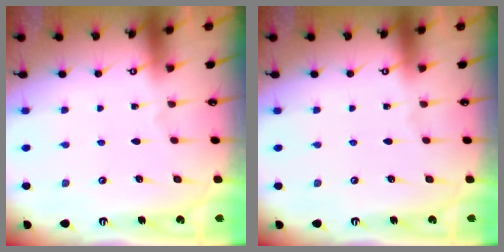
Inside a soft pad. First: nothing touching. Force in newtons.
{"total": 0.0}